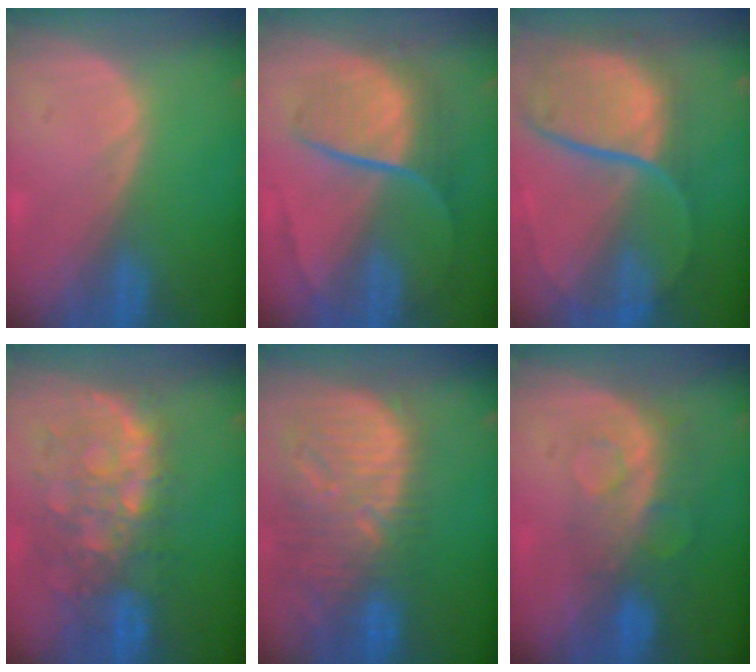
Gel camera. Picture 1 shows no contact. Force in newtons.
{"total": 9.2, "press": 7.6, "slide": 5.1}
{"total": 11.7, "press": 9.7, "slide": 6.5}
{"total": 10.4, "press": 9.3, "slide": 4.7}
{"total": 13.4, "press": 11.5, "slide": 7.0}
{"total": 8.4, "press": 7.0, "slide": 4.5}